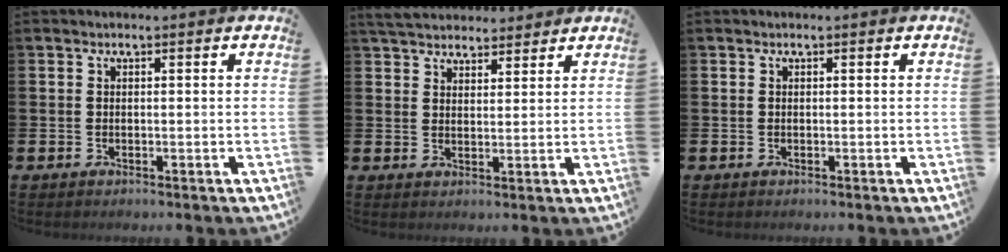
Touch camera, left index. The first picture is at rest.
{"total": 5.0, "force": [4.8, 1.3, 0.6], "torque": [-0.033, -0.015, 0.090]}
{"total": 0.0}